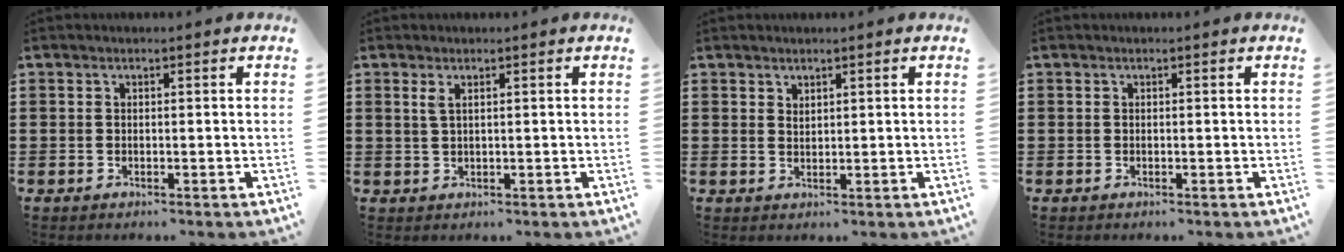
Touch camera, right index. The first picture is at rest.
{"total": 1.3, "force": [0.5, 0.3, 1.1], "torque": [-0.024, 0.002, 0.008]}
{"total": 1.3, "force": [1.2, 0.4, 0.1], "torque": [-0.003, 0.001, 0.023]}
{"total": 0.0}